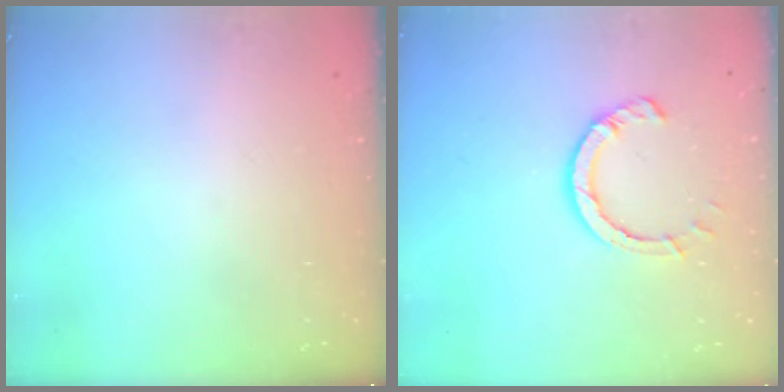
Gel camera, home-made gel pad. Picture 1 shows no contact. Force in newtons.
{"total": 5.5, "press": 5.5, "slide": 0.2}